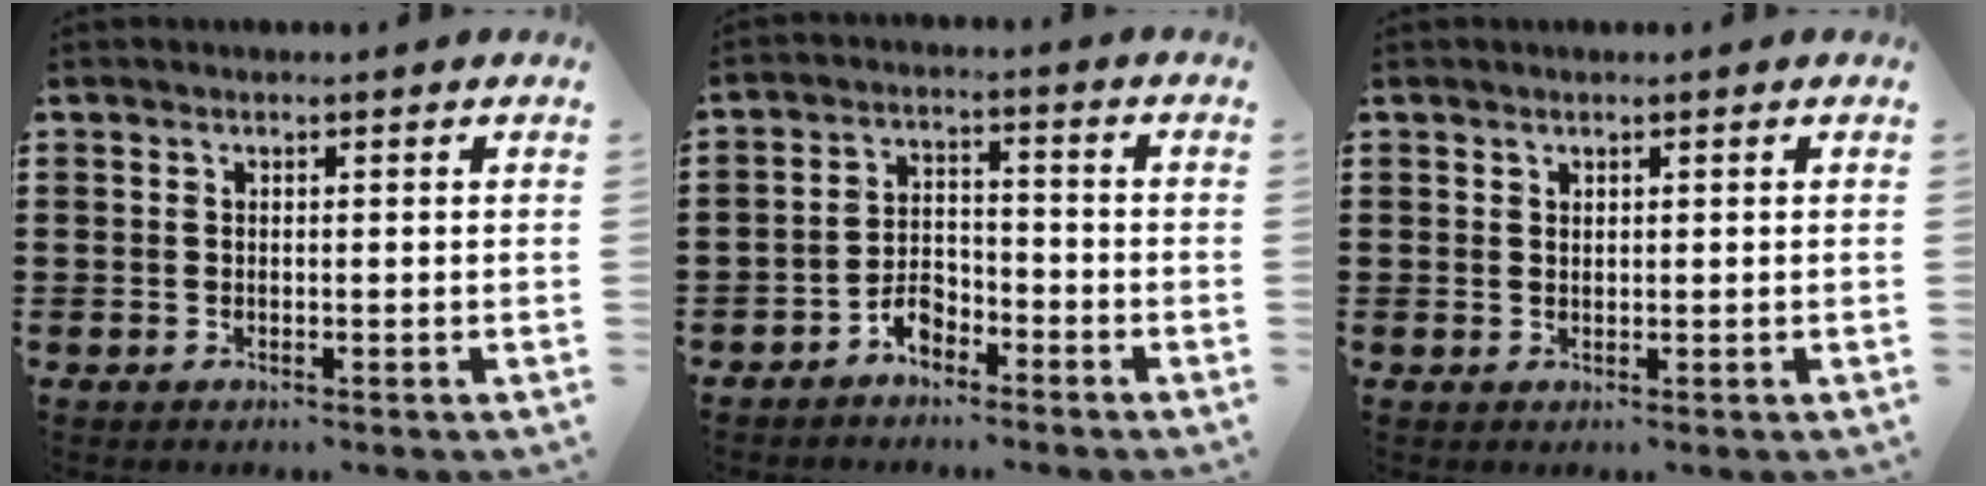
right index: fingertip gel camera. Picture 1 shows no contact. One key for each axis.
{"total": 4.1, "fx": -3.1, "fy": 2.0, "fz": 1.7, "tx": -0.032, "ty": 0.011, "tz": -0.061}
{"total": 0.7, "fx": 0.6, "fy": 0.4, "fz": 0.1, "tx": -0.003, "ty": 0.002, "tz": 0.012}